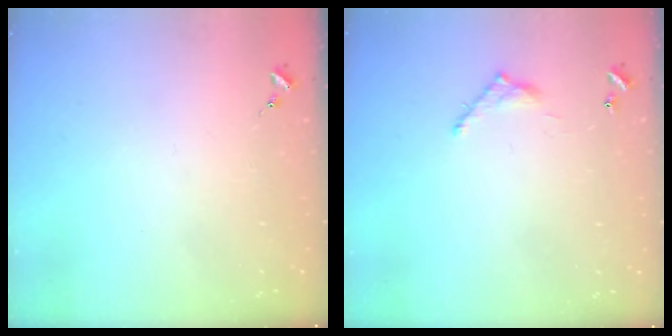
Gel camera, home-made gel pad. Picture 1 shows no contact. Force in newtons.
{"total": 6.3, "press": 6.3, "slide": 0.4}